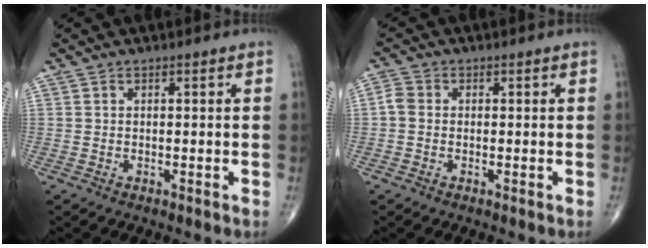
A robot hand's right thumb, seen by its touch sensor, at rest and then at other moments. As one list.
[{"total": 2.5, "force": [-0.2, 2.0, 1.4], "torque": [-0.024, 0.006, -0.012]}]